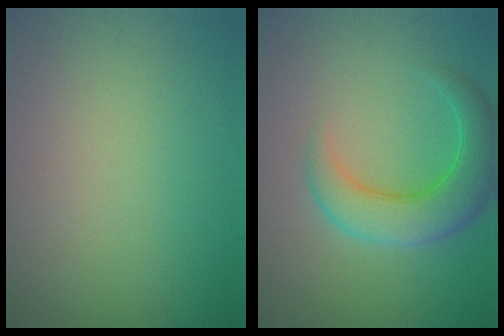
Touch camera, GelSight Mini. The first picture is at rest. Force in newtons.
{"total": 5.9, "press": 5.9, "slide": 0.2}